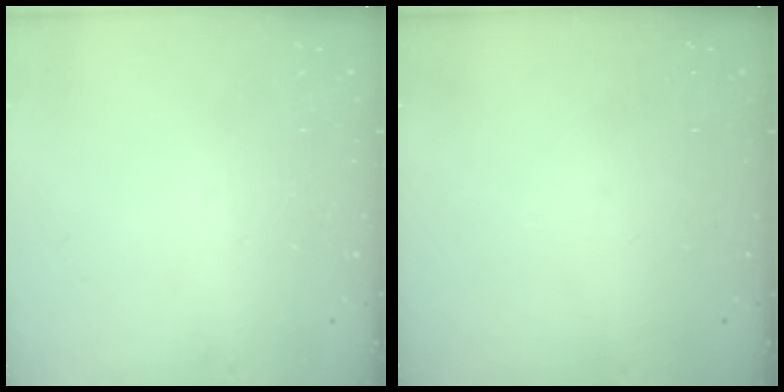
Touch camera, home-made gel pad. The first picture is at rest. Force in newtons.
{"total": 0.0}